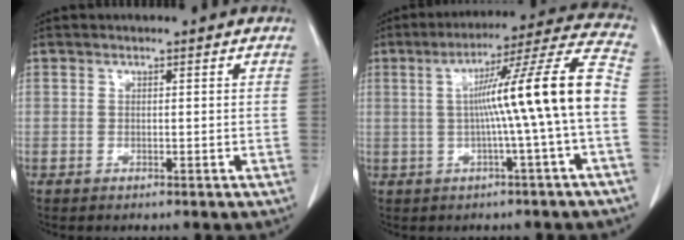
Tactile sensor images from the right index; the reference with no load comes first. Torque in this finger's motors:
{"motor_torque": [1.62, -0.31, 0.83, 0.21]}